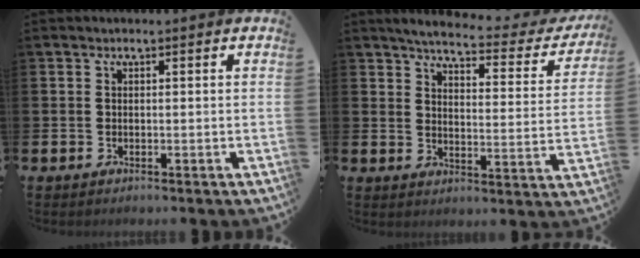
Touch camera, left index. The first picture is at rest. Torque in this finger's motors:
{"motor_torque": [0.99, -1.15, 0.30, 0.00]}